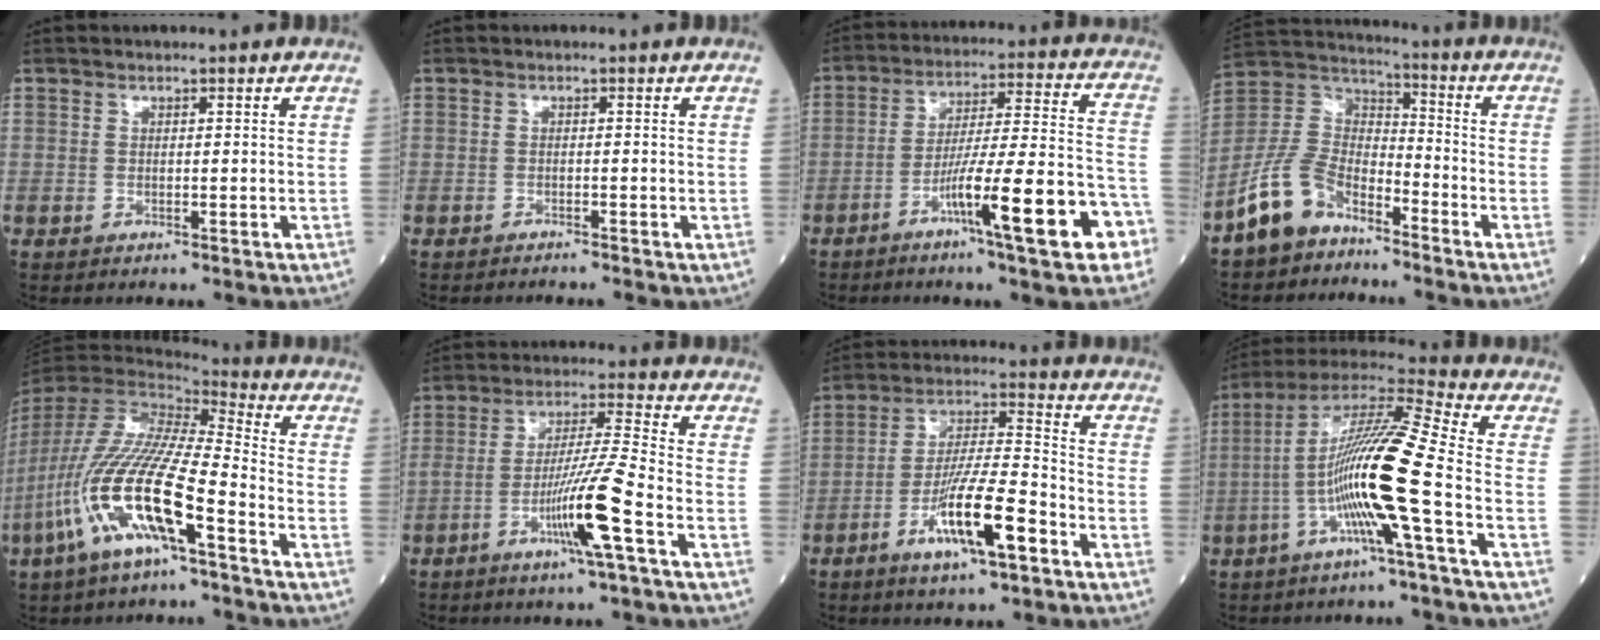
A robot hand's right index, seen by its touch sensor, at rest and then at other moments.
{"total": 1.5, "force": [-1.4, 0.1, 0.5], "torque": [-0.009, -0.002, -0.015]}
{"total": 16.0, "force": [-7.6, 0.9, 14.1], "torque": [-0.225, 0.007, -0.116]}
{"total": 10.2, "force": [-7.2, 5.3, 4.9], "torque": [-0.119, 0.019, -0.151]}
{"total": 18.8, "force": [-8.1, 2.9, 16.7], "torque": [-0.379, -0.028, -0.156]}
{"total": 10.4, "force": [-4.5, -1.4, 9.2], "torque": [-0.177, -0.003, -0.086]}
{"total": 12.4, "force": [-6.0, 1.4, 10.8], "torque": [-0.199, -0.008, -0.109]}
{"total": 15.9, "force": [-4.0, -1.0, 15.4], "torque": [-0.292, 0.009, -0.087]}